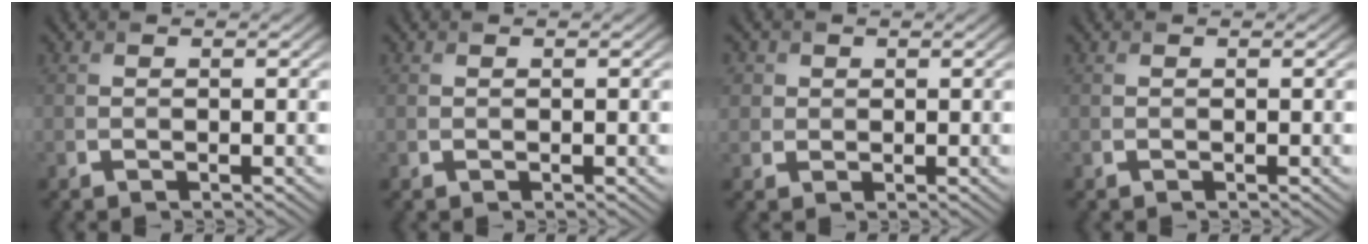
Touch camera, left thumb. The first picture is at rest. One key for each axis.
{"total": 0.0}
{"total": 2.3, "fx": 0.9, "fy": 2.1, "fz": 0.5, "tx": -0.023, "ty": -0.002, "tz": 0.023}
{"total": 0.0}